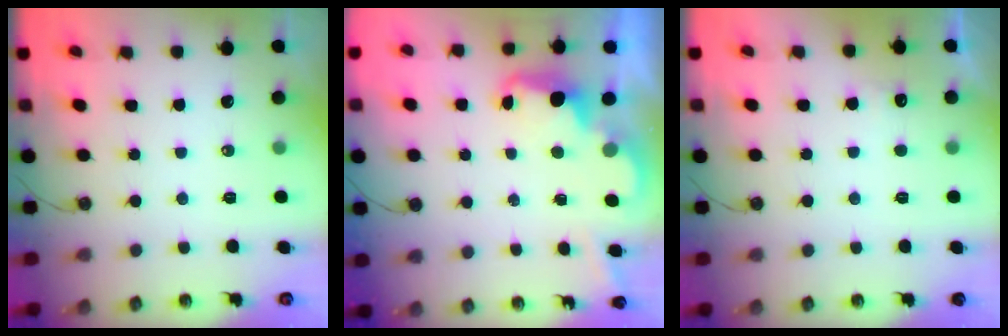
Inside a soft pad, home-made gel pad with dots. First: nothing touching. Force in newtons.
{"total": 2.4, "press": 2.3, "slide": 0.5}
{"total": 4.6, "press": 4.5, "slide": 1.1}